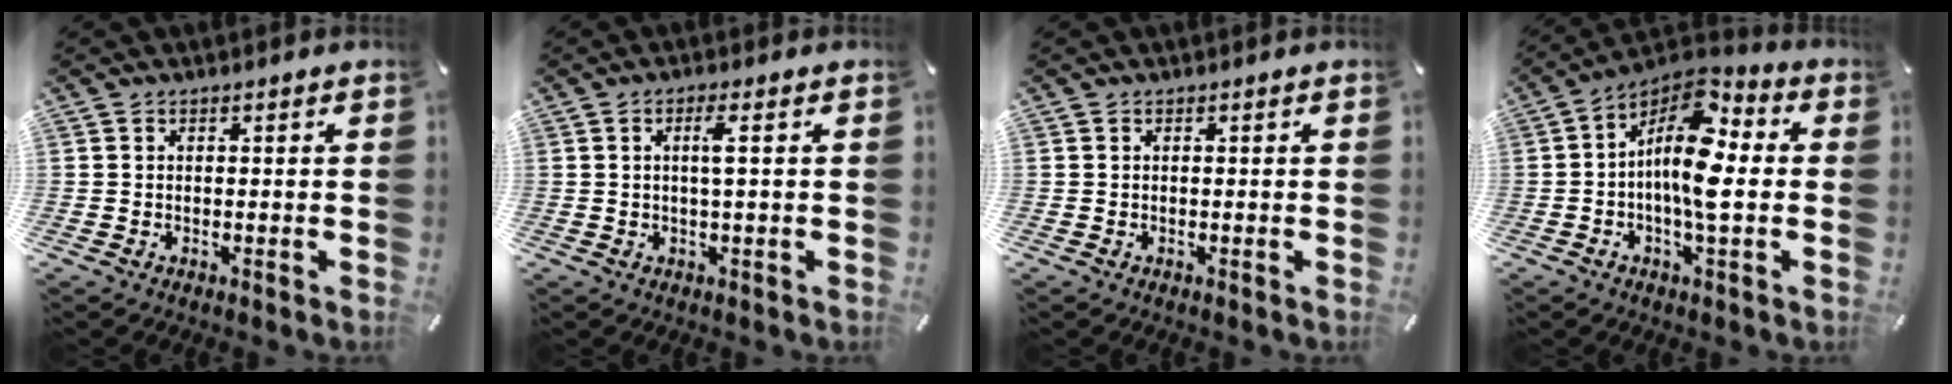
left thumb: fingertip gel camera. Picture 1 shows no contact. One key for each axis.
{"total": 3.8, "fx": 0.6, "fy": 0.4, "fz": 3.7, "tx": -0.064, "ty": -0.003, "tz": 0.004}
{"total": 0.0}
{"total": 14.0, "fx": 0.2, "fy": 5.7, "fz": 12.8, "tx": -0.254, "ty": -0.017, "tz": 0.001}